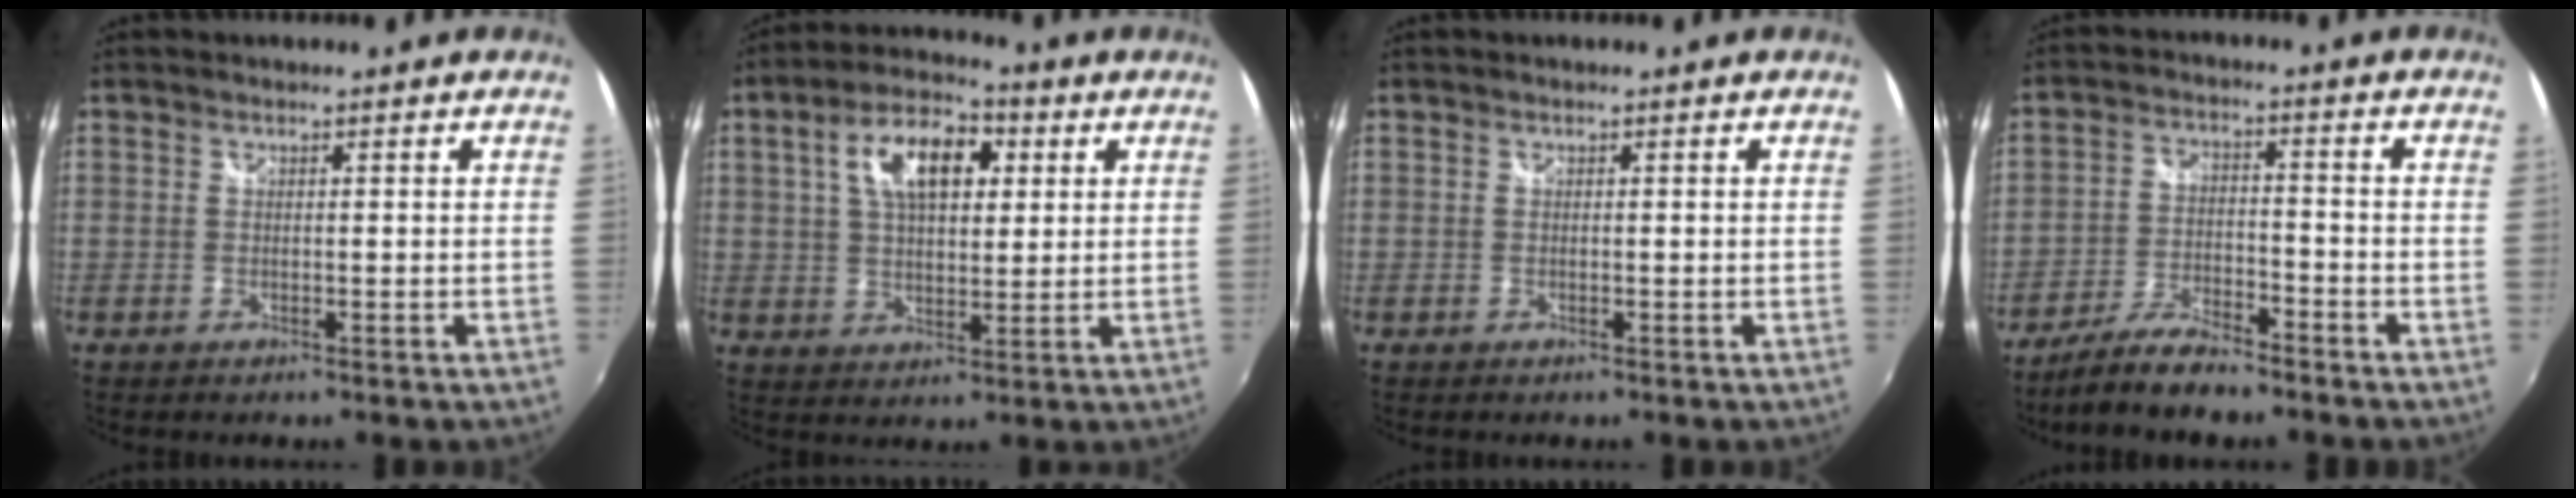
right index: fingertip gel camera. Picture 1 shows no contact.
{"total": 11.8, "force": [3.8, 6.2, 9.3], "torque": [-0.160, 0.030, 0.061]}
{"total": 0.0}
{"total": 9.0, "force": [-7.5, 1.8, 4.6], "torque": [-0.107, -0.009, -0.138]}